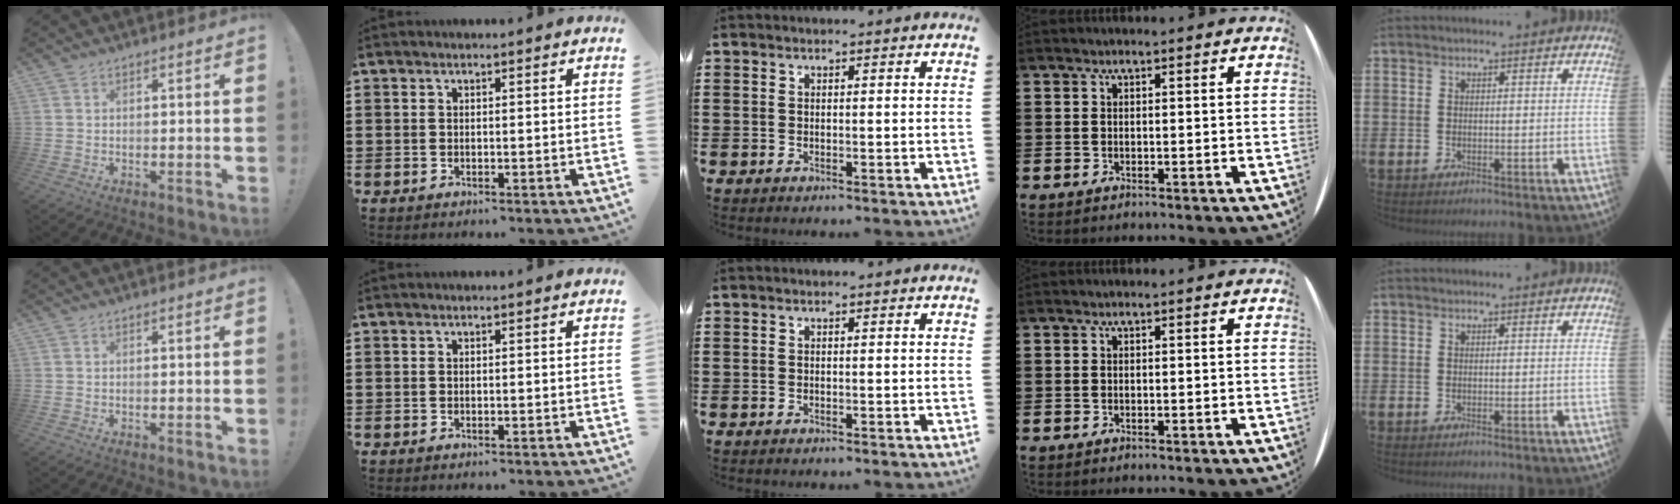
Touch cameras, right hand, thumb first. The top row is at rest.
{}